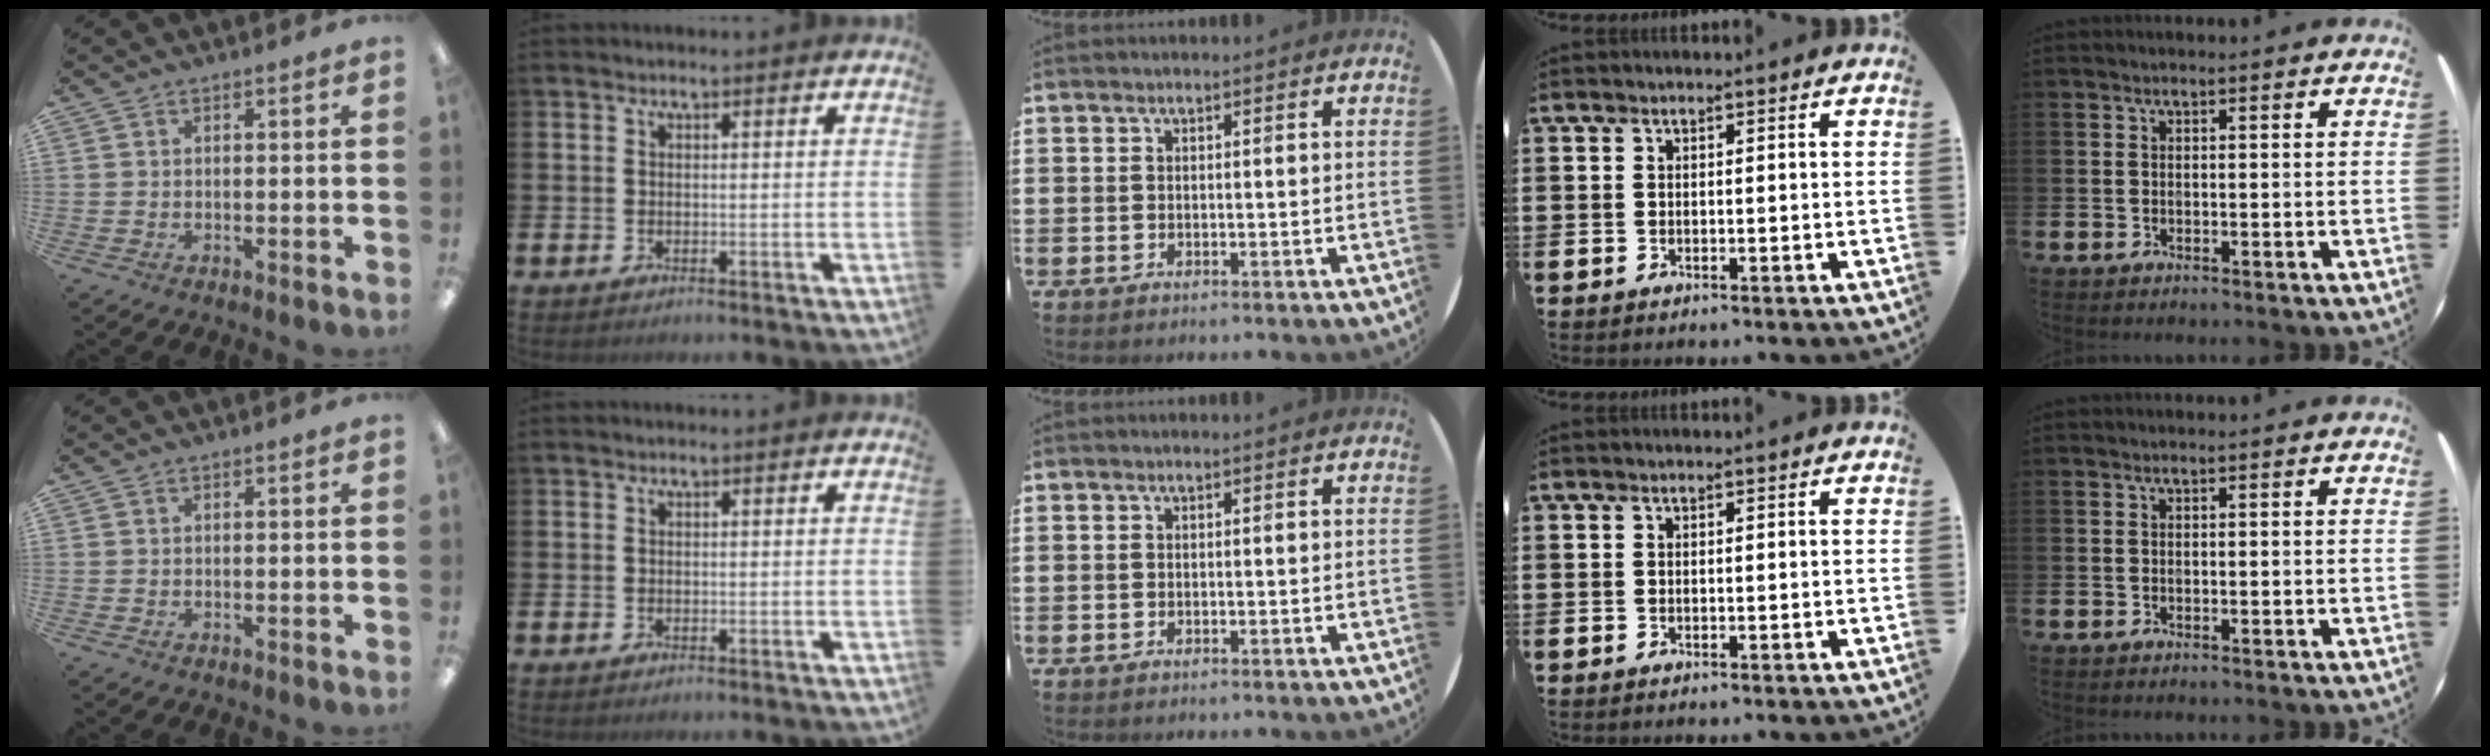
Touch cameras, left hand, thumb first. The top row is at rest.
{}